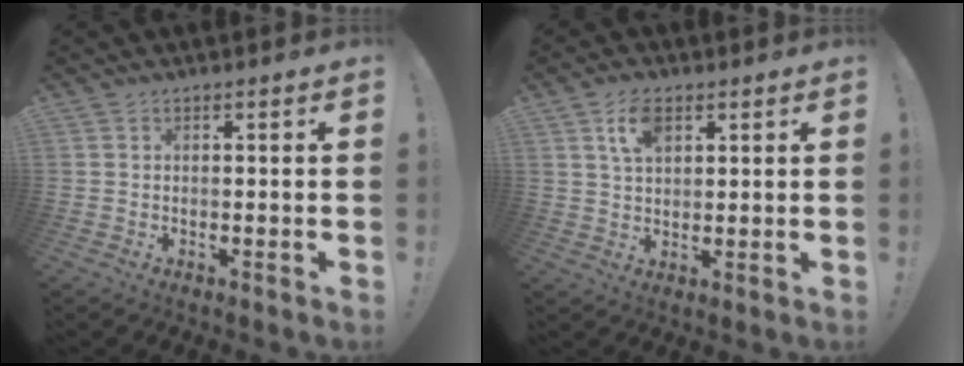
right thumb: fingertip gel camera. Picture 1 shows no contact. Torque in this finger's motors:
{"motor_torque": [-0.53, 0.65, 0.61, 0.23, 0.03]}